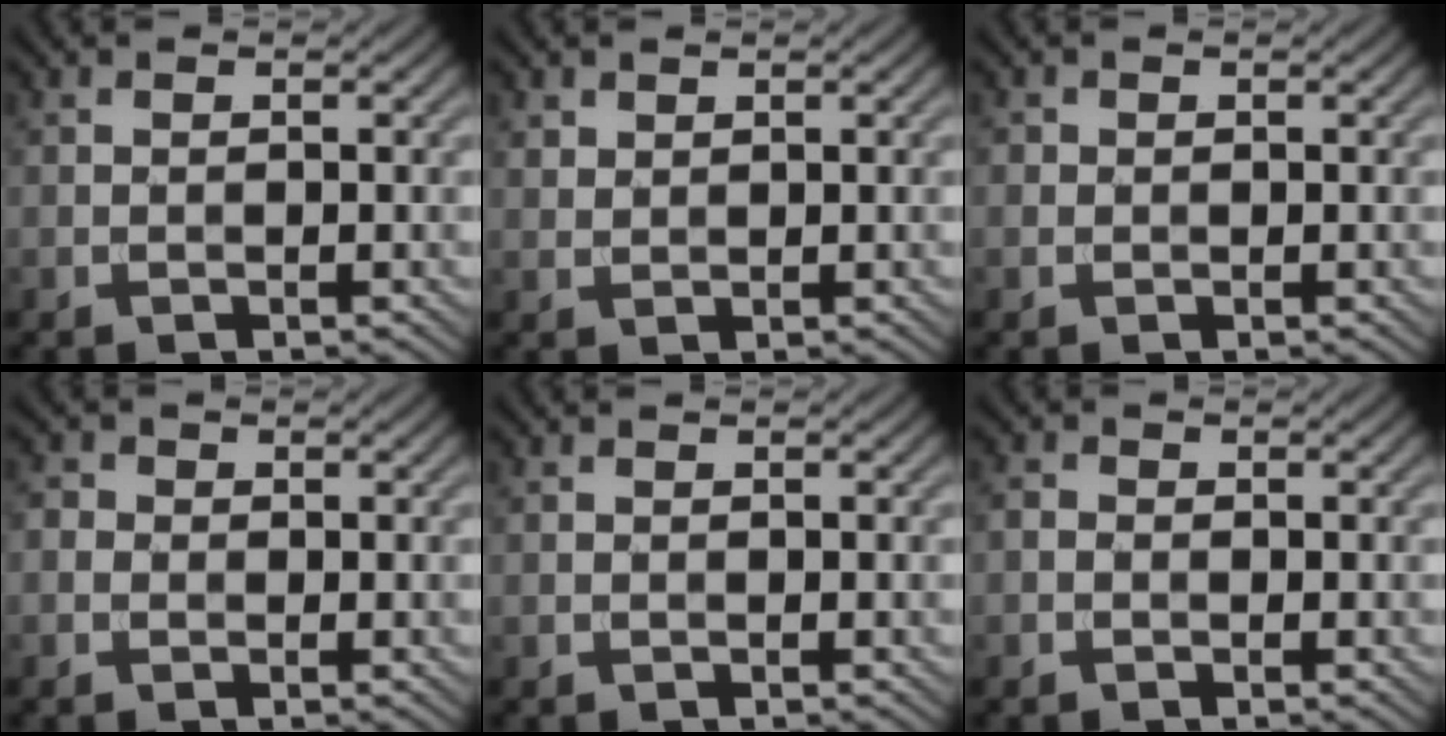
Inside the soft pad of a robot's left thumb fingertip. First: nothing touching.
{"total": 1.3, "force": [1.0, 0.7, 0.4], "torque": [-0.012, -0.001, 0.023]}
{"total": 0.8, "force": [0.1, 0.7, 0.1], "torque": [0.000, -0.003, -0.002]}
{"total": 1.7, "force": [-0.2, 1.6, 0.5], "torque": [-0.012, 0.001, -0.010]}
{"total": 0.0}
{"total": 1.1, "force": [-0.5, 0.9, 0.4], "torque": [-0.009, 0.000, -0.014]}